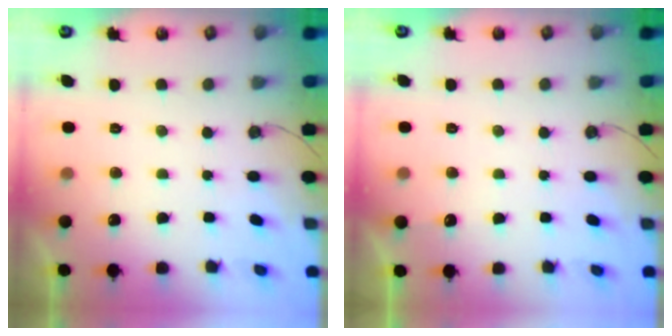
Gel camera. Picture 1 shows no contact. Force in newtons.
{"total": 2.8, "press": 2.8, "slide": 0.4}